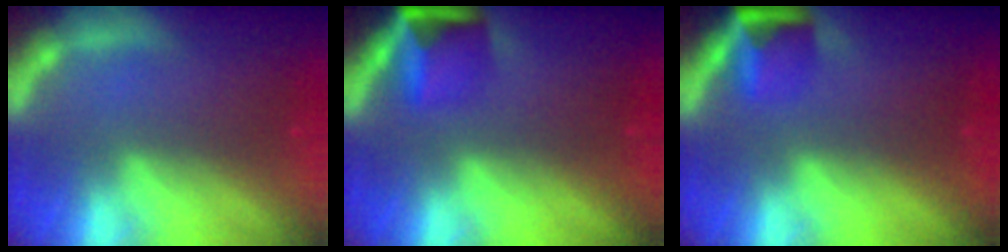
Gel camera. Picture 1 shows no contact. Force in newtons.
{"total": 5.4}
{"total": 3.9}